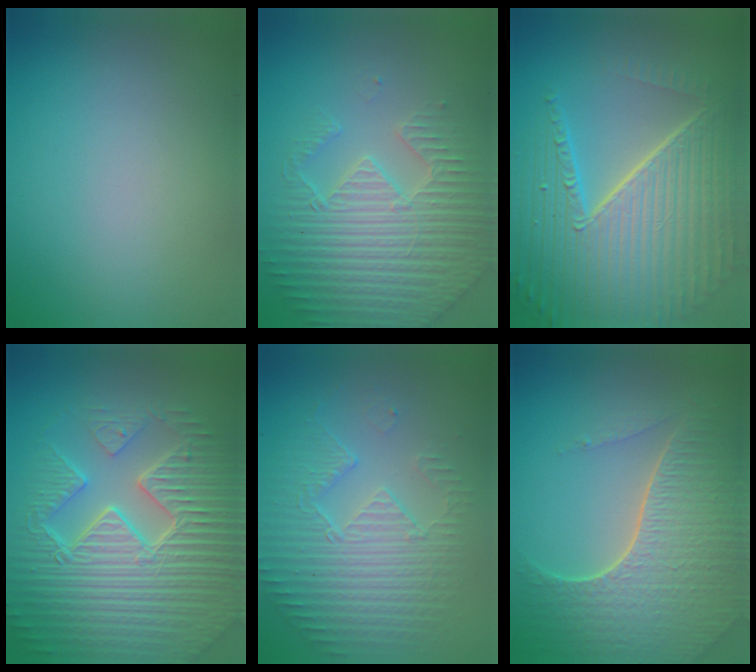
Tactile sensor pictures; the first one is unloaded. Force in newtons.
{"total": 4.7, "press": 4.6, "slide": 1.0}
{"total": 10.0, "press": 6.3, "slide": 7.8}
{"total": 9.8, "press": 6.9, "slide": 7.0}
{"total": 5.2, "press": 3.7, "slide": 3.7}
{"total": 7.0, "press": 5.0, "slide": 4.9}